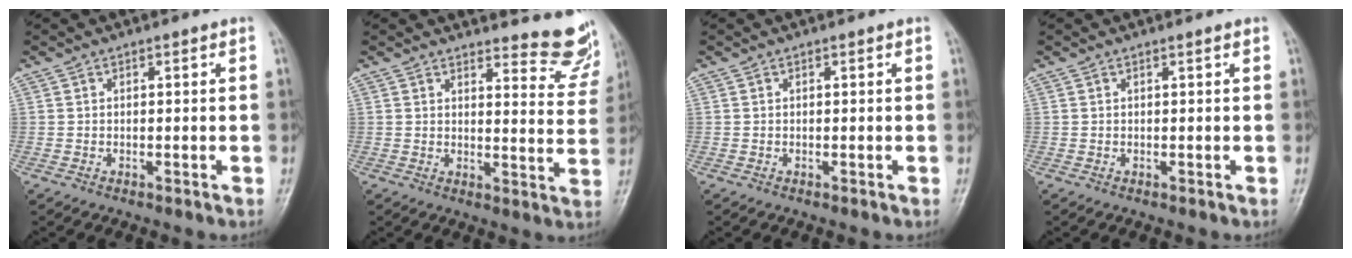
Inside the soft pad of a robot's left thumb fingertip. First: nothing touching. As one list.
[{"total": 10.7, "force": [10.1, 2.4, 2.8], "torque": [-0.005, -0.102, 0.100]}, {"total": 0.0}, {"total": 0.0}]